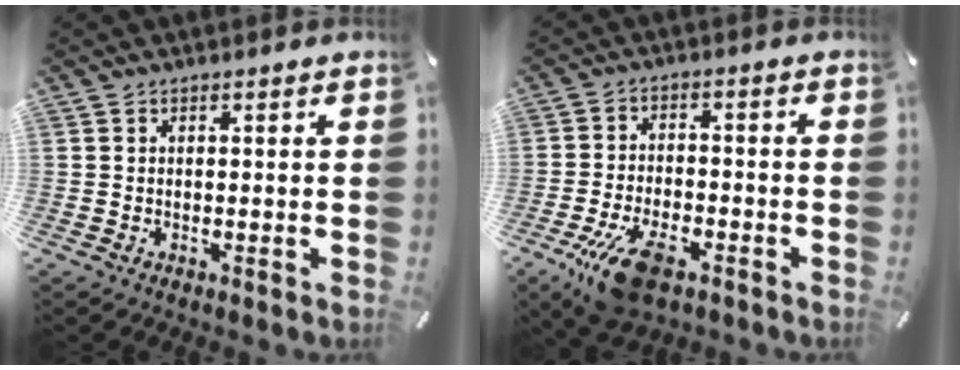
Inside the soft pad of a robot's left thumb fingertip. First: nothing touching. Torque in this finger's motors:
{"motor_torque": [-0.24, 1.30, 0.35, -0.03, 0.36]}